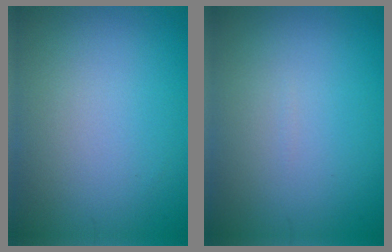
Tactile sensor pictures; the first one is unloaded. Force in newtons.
{"total": 0.0}